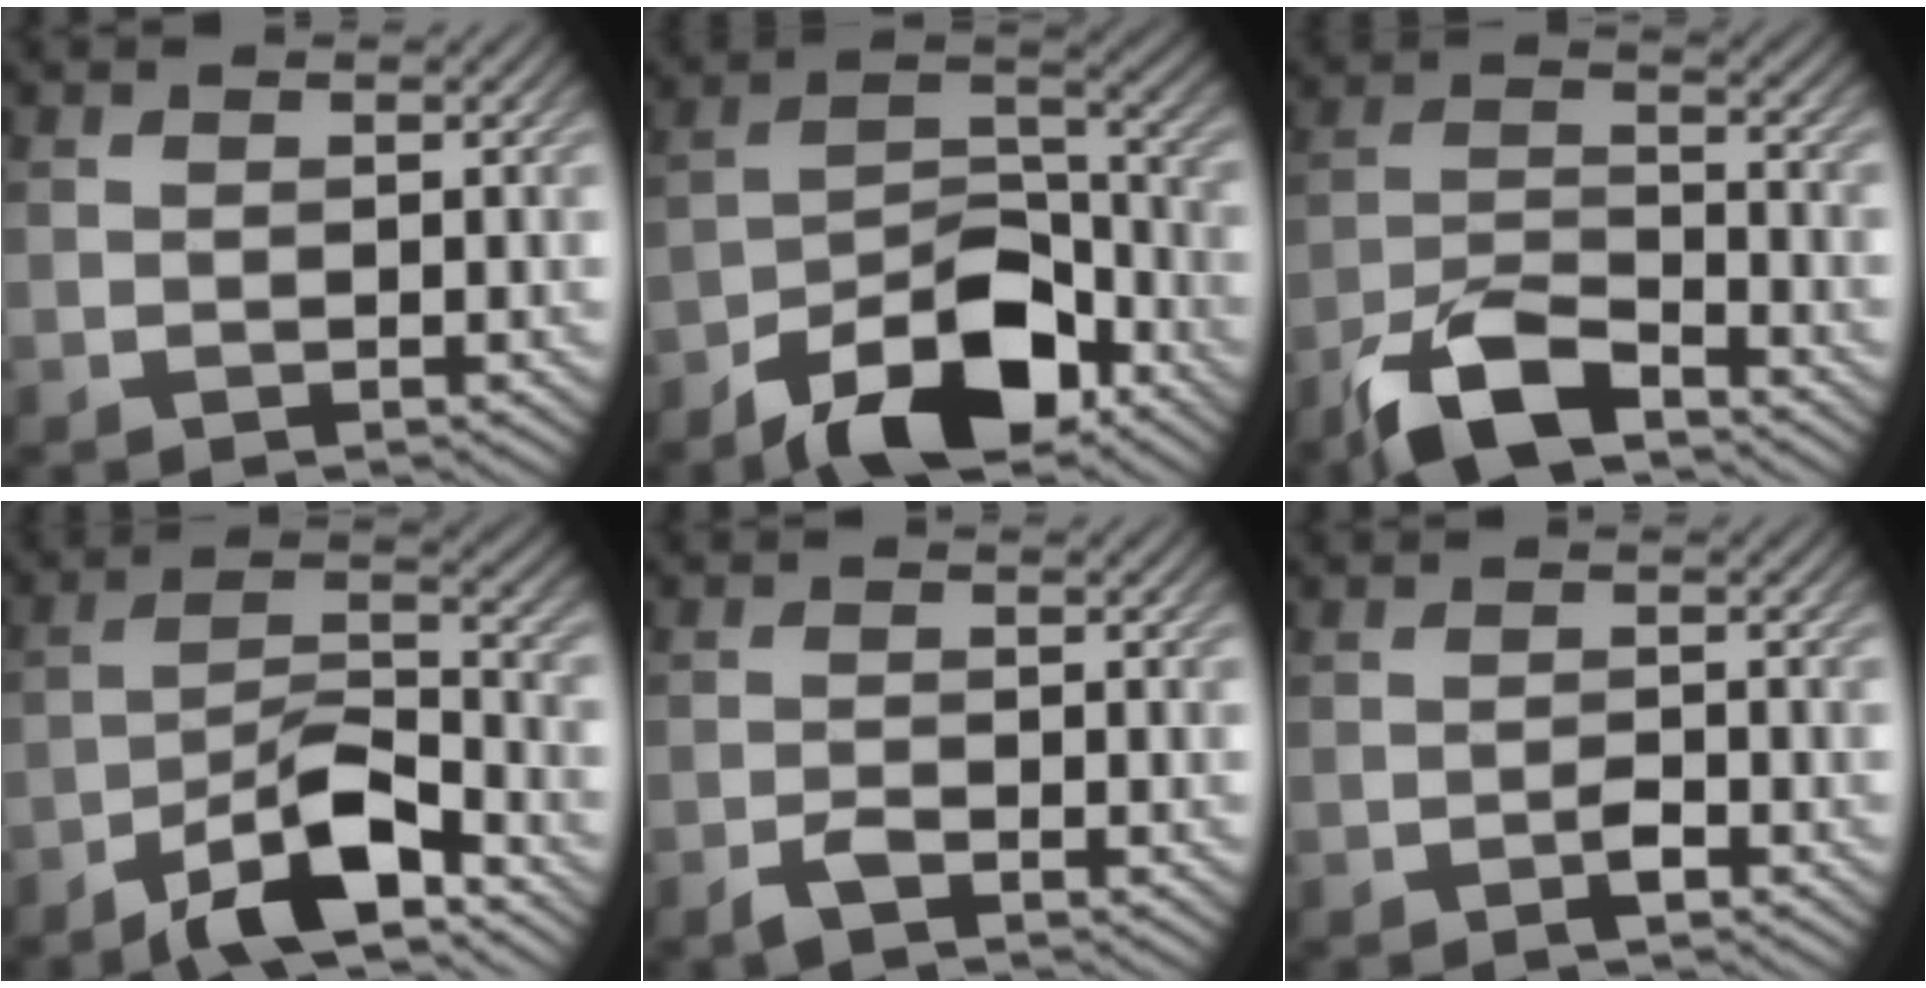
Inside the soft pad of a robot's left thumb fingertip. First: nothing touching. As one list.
[{"total": 11.9, "force": [-8.1, 5.0, 7.1], "torque": [-0.116, 0.007, -0.164]}, {"total": 9.3, "force": [-6.9, 2.9, 5.5], "torque": [-0.105, -0.003, -0.146]}, {"total": 10.4, "force": [-7.1, 2.7, 7.0], "torque": [-0.121, 0.007, -0.137]}, {"total": 1.8, "force": [-1.3, 0.4, 1.1], "torque": [-0.025, 0.002, -0.030]}, {"total": 1.6, "force": [-1.0, 0.4, 1.1], "torque": [-0.020, 0.001, -0.019]}]